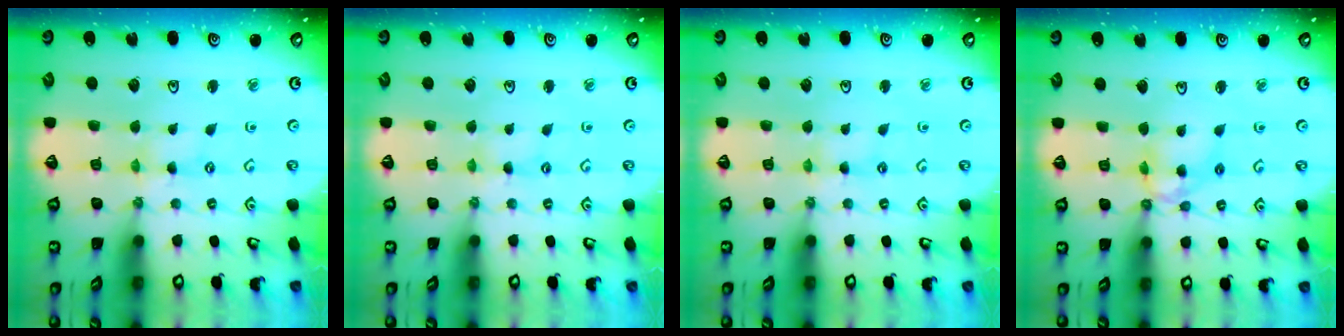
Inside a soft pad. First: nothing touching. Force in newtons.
{"total": 2.1, "press": 2.1, "slide": 0.3}
{"total": 1.9, "press": 1.9, "slide": 0.4}
{"total": 7.8, "press": 7.7, "slide": 1.0}